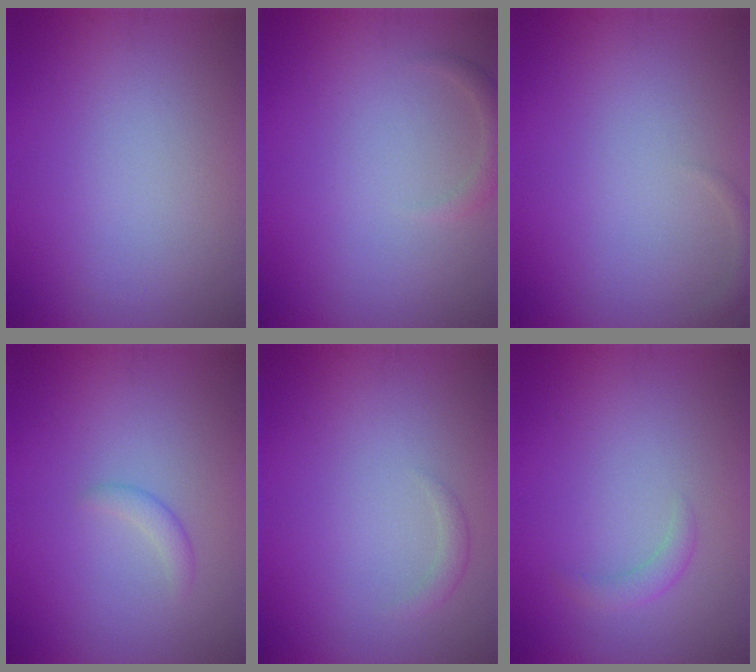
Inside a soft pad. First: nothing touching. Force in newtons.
{"total": 1.2, "press": 1.2, "slide": 0.2}
{"total": 0.7, "press": 0.7, "slide": 0.1}
{"total": 1.1, "press": 1.1, "slide": 0.0}
{"total": 0.9, "press": 0.9, "slide": 0.1}
{"total": 1.2, "press": 1.2, "slide": 0.1}